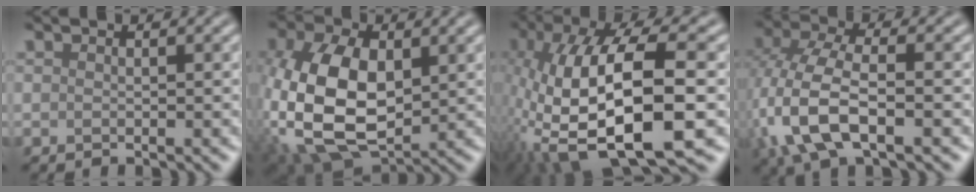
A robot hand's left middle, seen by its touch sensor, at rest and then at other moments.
{"total": 11.2, "force": [-0.7, 6.7, 9.0], "torque": [-0.212, -0.002, -0.013]}
{"total": 15.6, "force": [-2.8, 5.8, 14.2], "torque": [-0.279, 0.005, -0.053]}
{"total": 8.5, "force": [-2.4, 4.2, 7.0], "torque": [-0.161, 0.001, -0.056]}